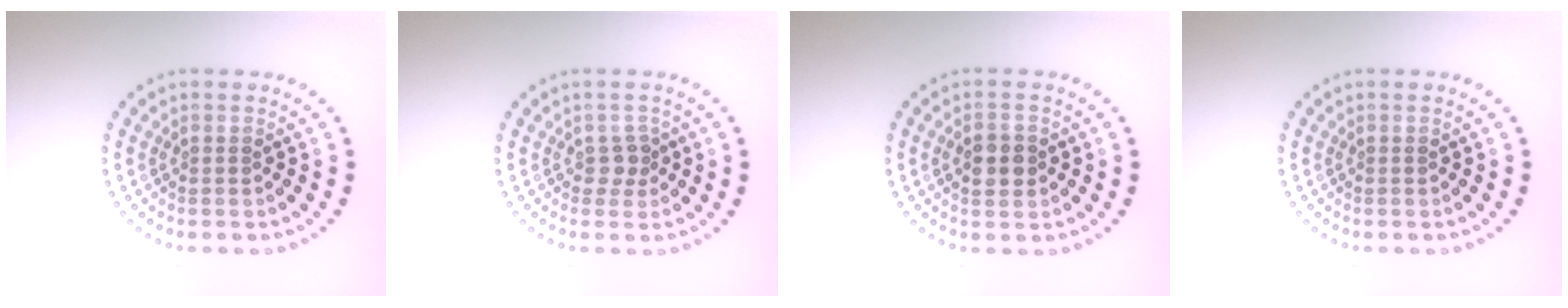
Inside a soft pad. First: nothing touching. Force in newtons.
{"total": 1.4, "press": 1.1, "slide": 0.8}
{"total": 2.8, "press": 2.8, "slide": 0.3}
{"total": 0.0}